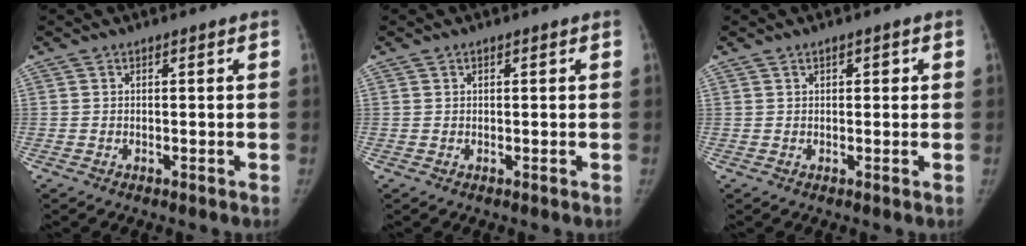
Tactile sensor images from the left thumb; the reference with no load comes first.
{"total": 0.6, "force": [0.3, 0.5, 0.2], "torque": [0.001, 0.000, 0.004]}
{"total": 1.6, "force": [0.6, 1.1, 1.0], "torque": [-0.007, 0.001, 0.007]}